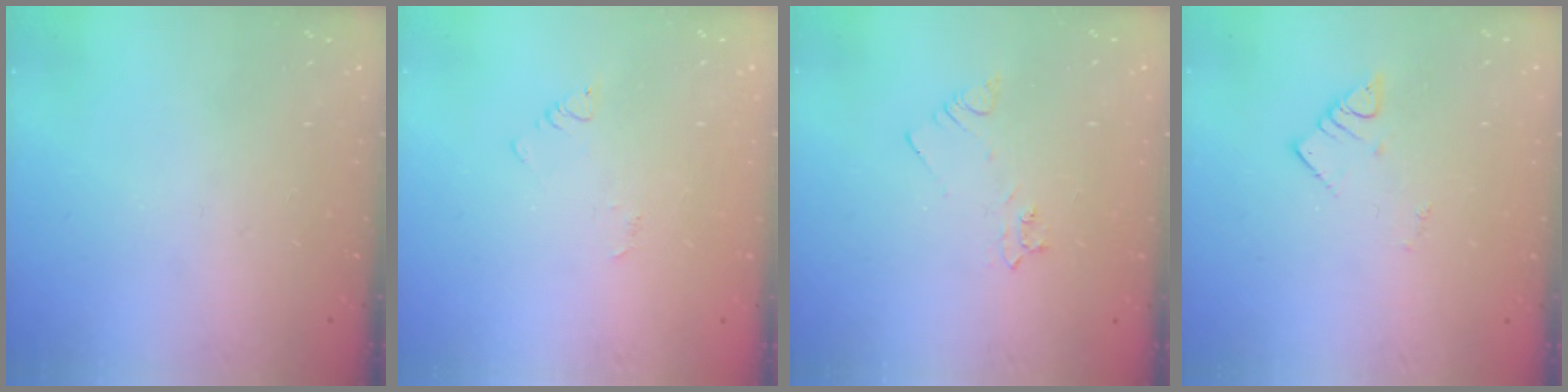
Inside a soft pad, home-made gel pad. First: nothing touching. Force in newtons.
{"total": 2.4, "press": 2.4, "slide": 0.3}
{"total": 3.3, "press": 3.2, "slide": 0.5}
{"total": 2.7, "press": 2.7, "slide": 0.1}